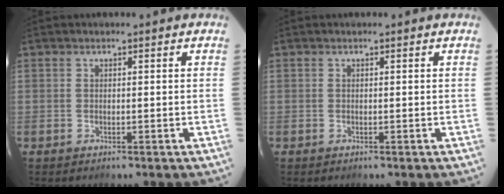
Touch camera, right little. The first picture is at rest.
{"total": 0.0}